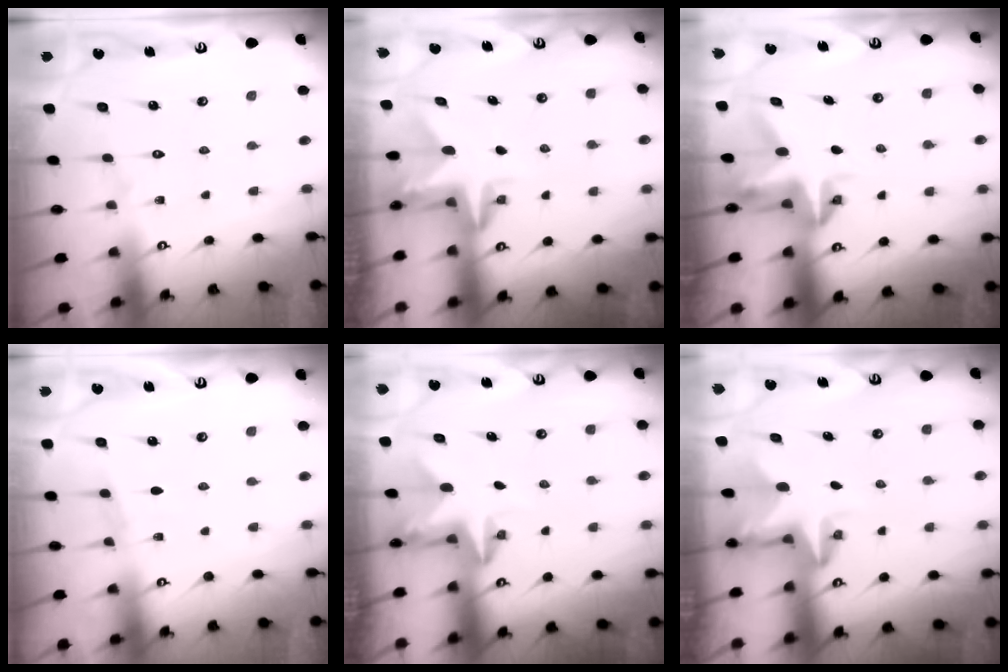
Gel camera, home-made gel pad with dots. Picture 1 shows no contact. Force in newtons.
{"total": 2.9, "press": 2.9, "slide": 0.3}
{"total": 3.7, "press": 3.7, "slide": 0.3}
{"total": 2.5, "press": 2.4, "slide": 0.4}
{"total": 2.5, "press": 2.5, "slide": 0.4}
{"total": 2.8, "press": 2.8, "slide": 0.2}